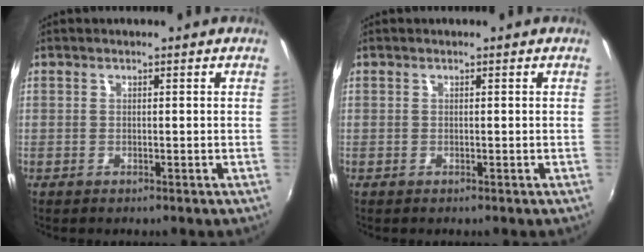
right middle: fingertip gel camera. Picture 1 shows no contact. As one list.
[{"total": 0.0}]